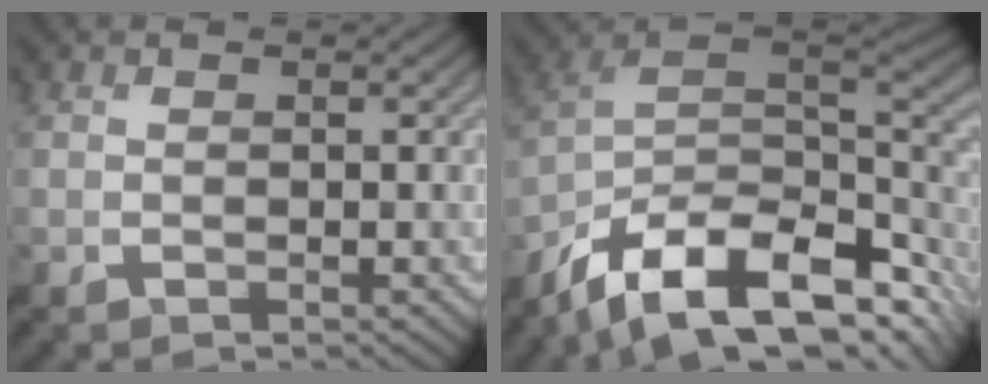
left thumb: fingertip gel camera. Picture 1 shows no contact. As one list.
[{"total": 15.7, "force": [-8.3, 6.7, 11.5], "torque": [-0.254, -0.017, -0.143]}]